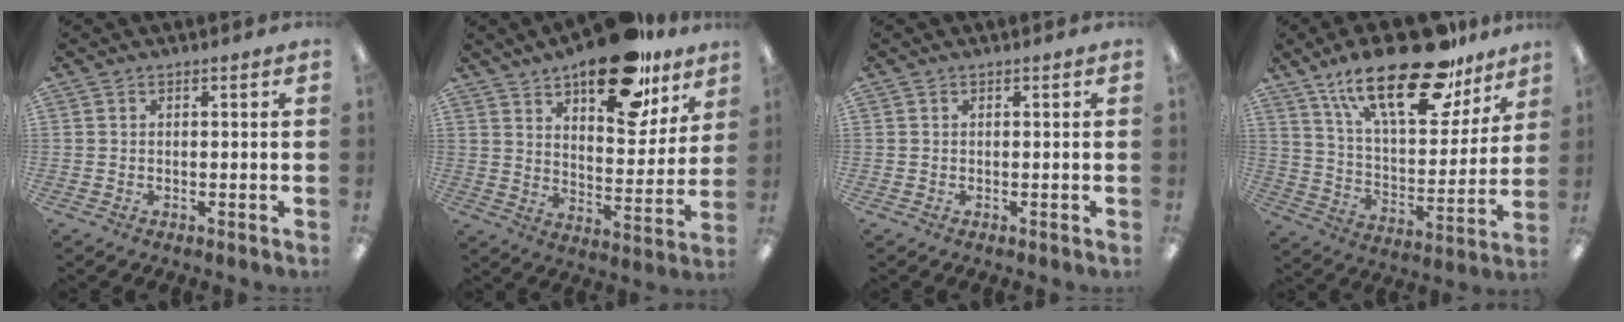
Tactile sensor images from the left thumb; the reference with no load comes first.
{"total": 20.4, "force": [14.2, 8.5, 12.0], "torque": [-0.156, -0.082, 0.233]}
{"total": 0.0}
{"total": 26.2, "force": [17.3, 10.7, 16.5], "torque": [-0.259, -0.097, 0.290]}